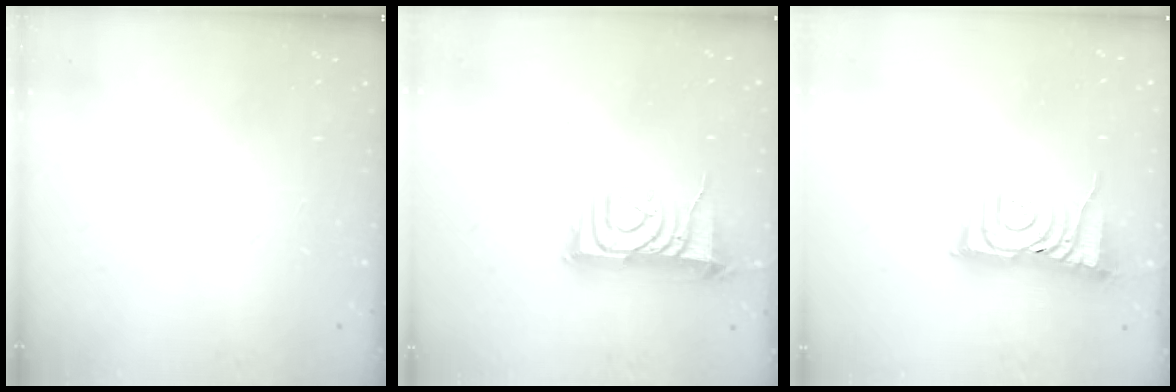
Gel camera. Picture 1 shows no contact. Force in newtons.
{"total": 9.0, "press": 9.0, "slide": 0.7}
{"total": 7.3, "press": 7.3, "slide": 0.6}